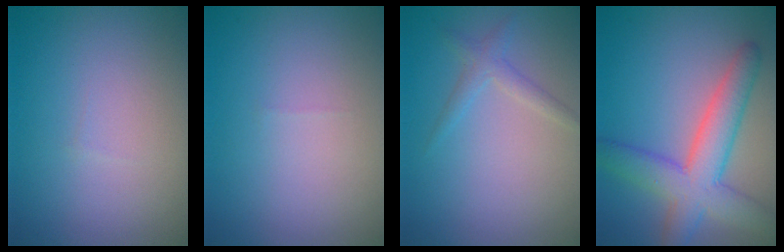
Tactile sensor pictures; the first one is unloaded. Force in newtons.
{"total": 0.0}
{"total": 1.5, "press": 1.5, "slide": 0.1}
{"total": 6.3, "press": 6.3, "slide": 0.2}